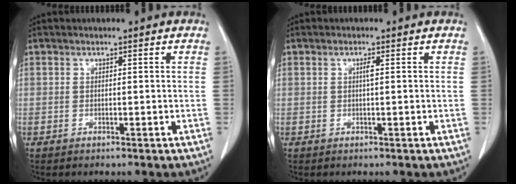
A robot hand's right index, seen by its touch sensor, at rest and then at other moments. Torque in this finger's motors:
{"motor_torque": [0.13, -0.11, 0.00, 0.02]}